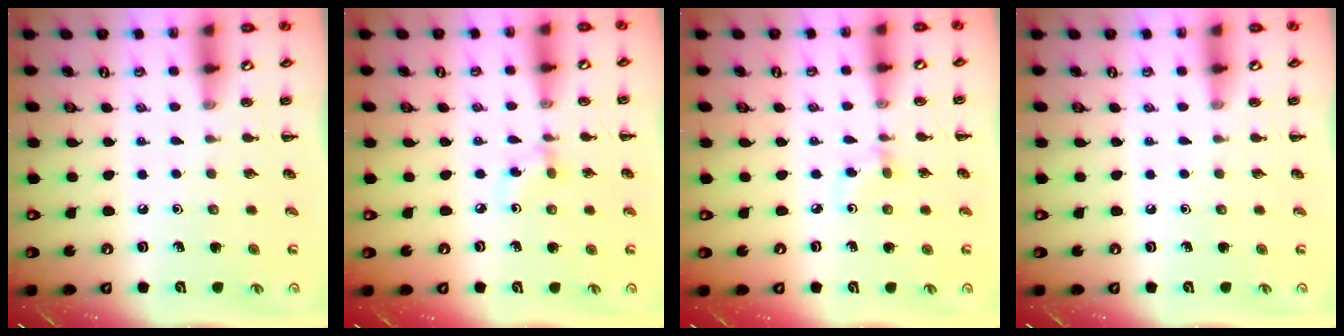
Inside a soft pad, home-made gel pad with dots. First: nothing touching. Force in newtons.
{"total": 2.8, "press": 2.6, "slide": 1.1}
{"total": 2.7, "press": 2.4, "slide": 1.1}
{"total": 0.0}